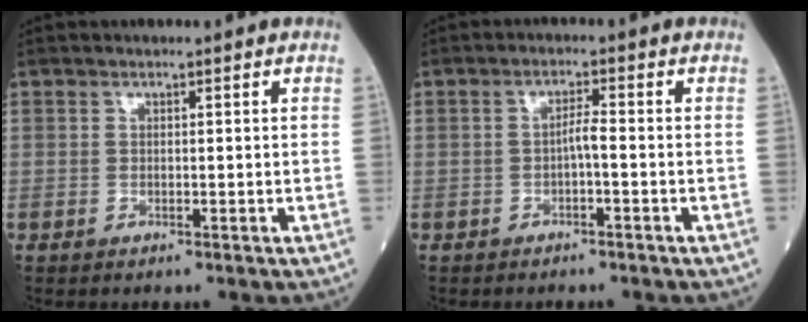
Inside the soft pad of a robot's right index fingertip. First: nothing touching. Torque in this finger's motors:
{"motor_torque": [0.29, -0.08, 0.17, 0.06]}